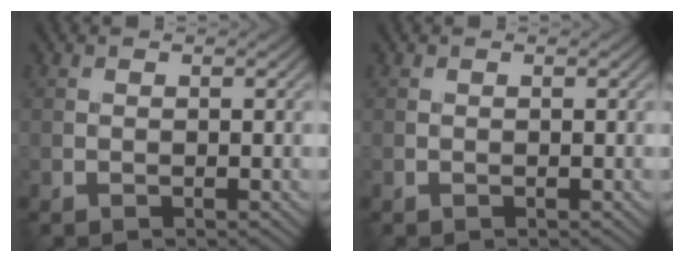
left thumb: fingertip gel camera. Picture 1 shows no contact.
{"total": 0.0}